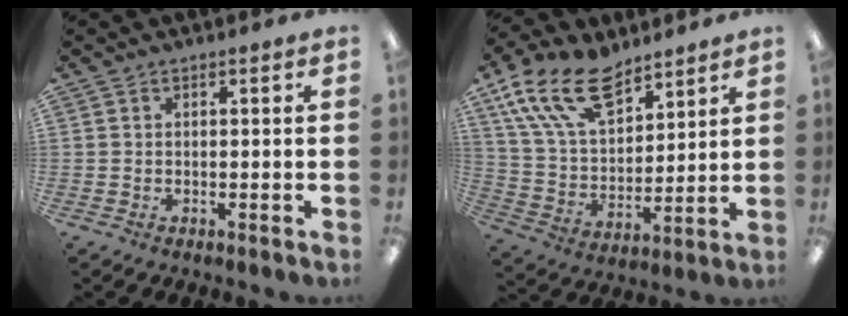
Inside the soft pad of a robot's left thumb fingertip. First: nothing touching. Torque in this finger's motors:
{"motor_torque": [1.56, 1.55, 1.37, -1.40, 0.27]}